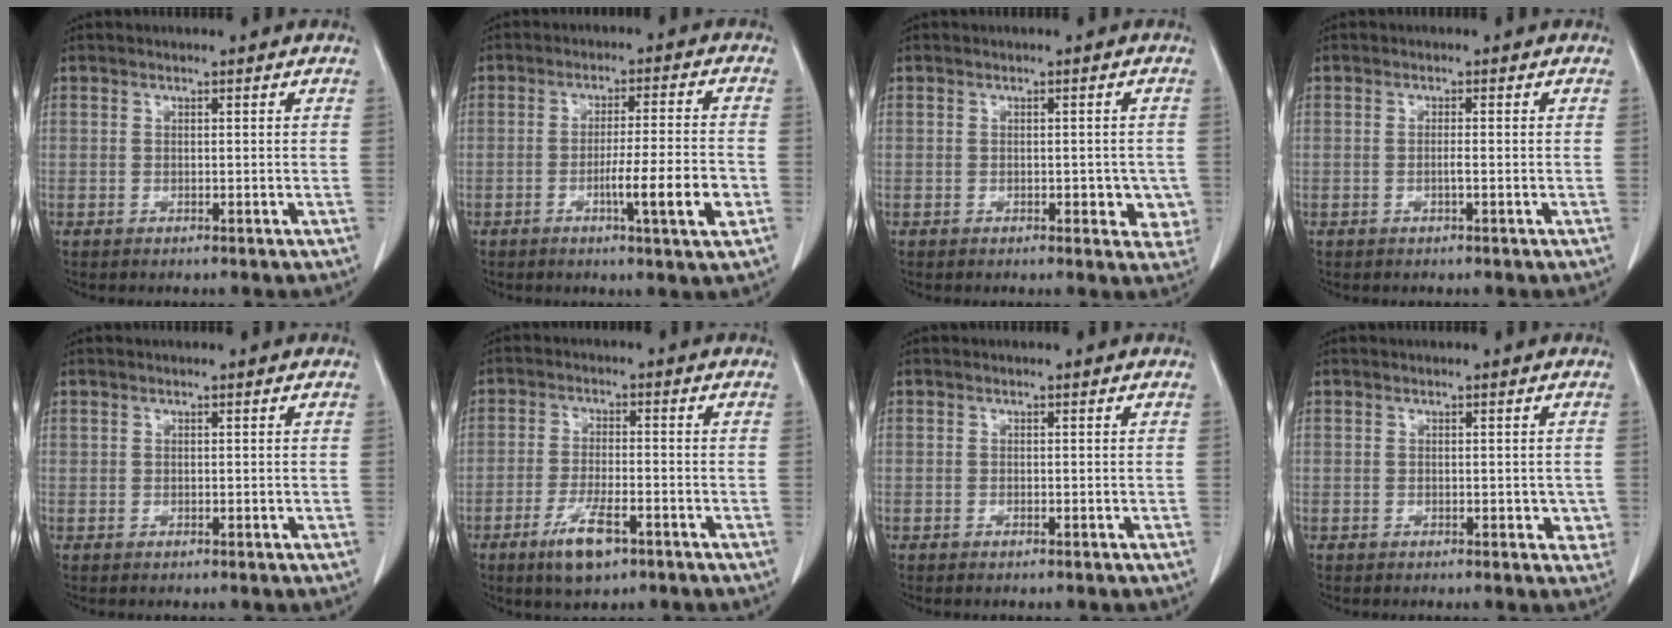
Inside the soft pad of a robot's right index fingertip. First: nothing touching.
{"total": 8.5, "force": [-2.9, -0.2, 8.0], "torque": [-0.121, -0.009, -0.046]}
{"total": 4.2, "force": [-1.0, 2.2, 3.4], "torque": [-0.019, 0.001, -0.009]}
{"total": 1.1, "force": [-0.3, -0.1, 1.0], "torque": [-0.021, 0.000, -0.007]}
{"total": 0.0}
{"total": 6.7, "force": [-3.8, 1.7, 5.3], "torque": [-0.096, -0.009, -0.061]}
{"total": 0.0}
{"total": 2.3, "force": [-0.3, 1.4, 1.8], "torque": [-0.008, 0.001, -0.001]}